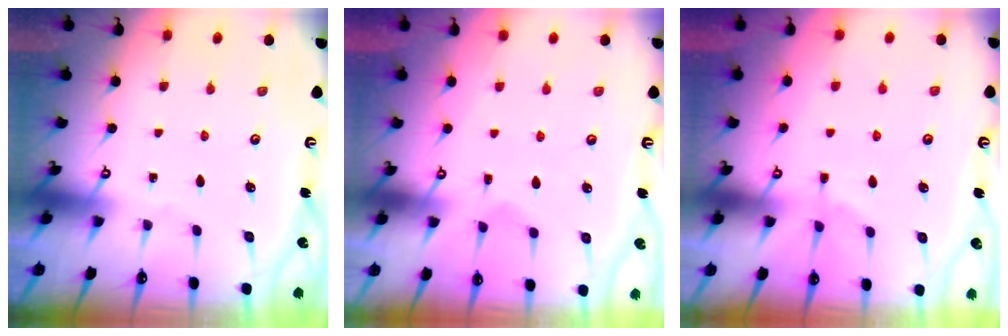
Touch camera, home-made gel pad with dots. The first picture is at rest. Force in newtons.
{"total": 2.8, "press": 2.6, "slide": 1.2}
{"total": 1.2, "press": 0.6, "slide": 1.1}